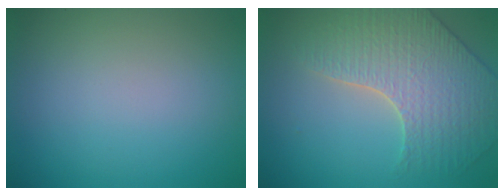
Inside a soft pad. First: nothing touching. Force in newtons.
{"total": 4.5, "press": 4.3, "slide": 1.1}